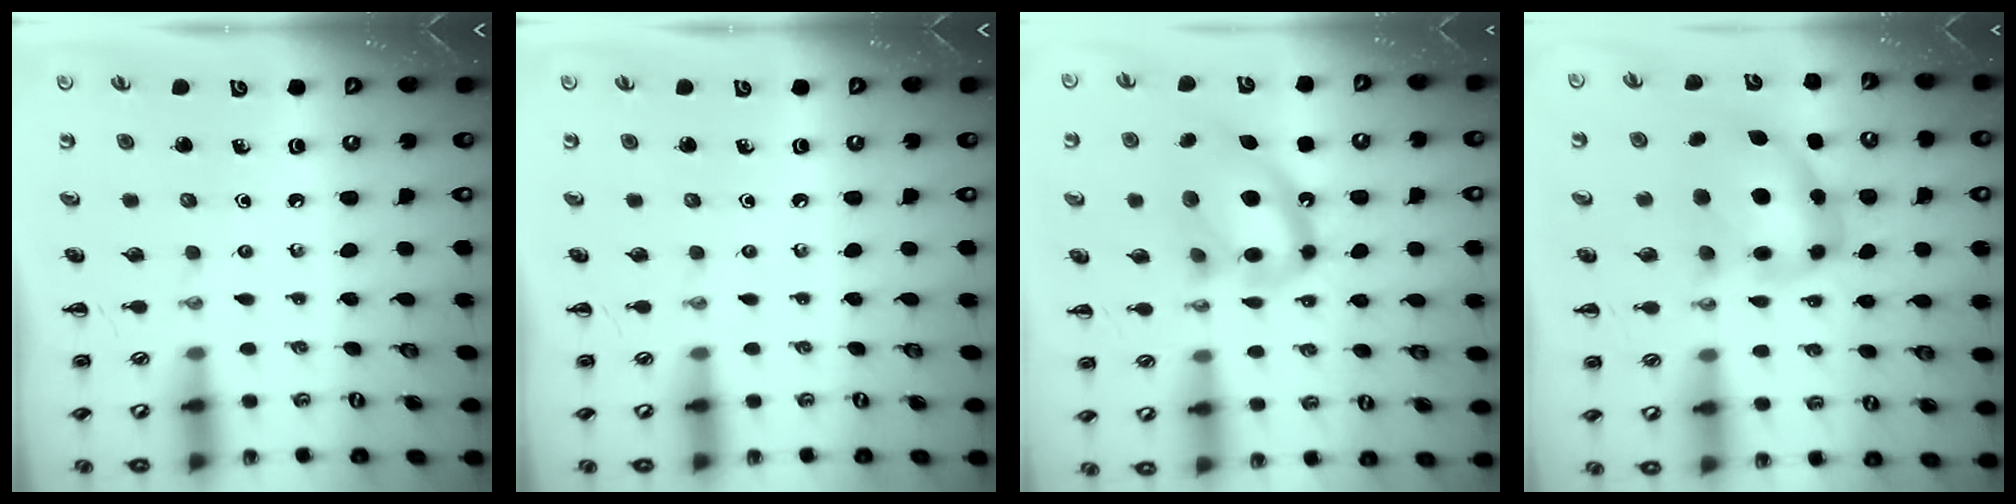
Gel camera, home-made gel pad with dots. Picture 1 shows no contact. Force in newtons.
{"total": 0.0}
{"total": 15.2, "press": 14.7, "slide": 3.8}
{"total": 8.1, "press": 7.9, "slide": 1.9}